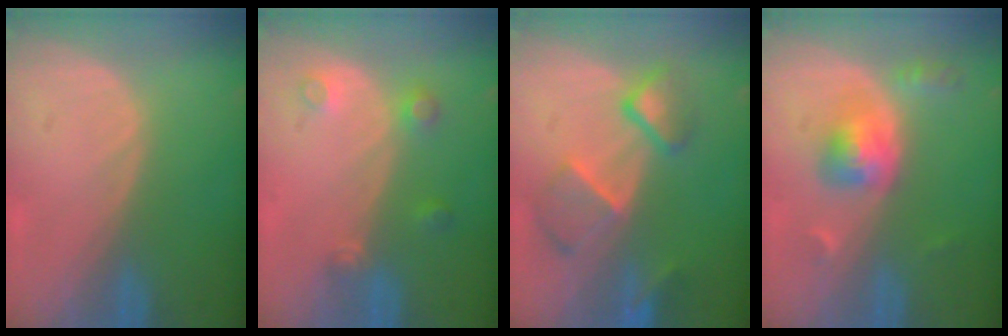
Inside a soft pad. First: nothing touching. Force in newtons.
{"total": 3.4, "press": 3.0, "slide": 1.5}
{"total": 7.3, "press": 6.6, "slide": 2.9}
{"total": 5.2, "press": 4.9, "slide": 1.9}